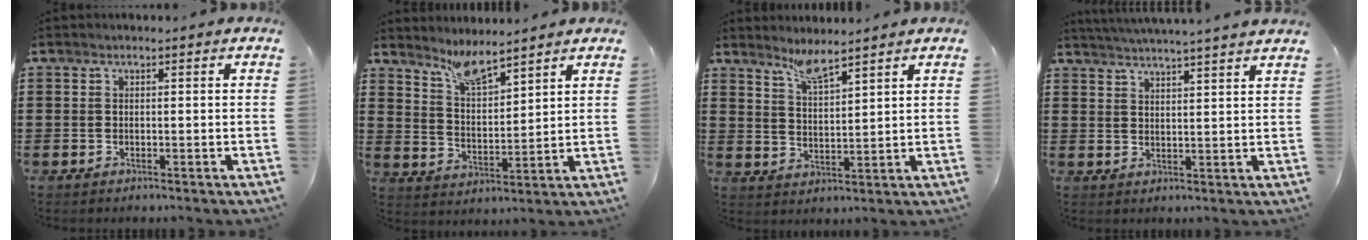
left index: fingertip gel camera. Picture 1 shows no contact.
{"total": 5.7, "force": [5.2, 0.7, 2.4], "torque": [-0.065, -0.016, 0.093]}
{"total": 4.6, "force": [4.1, 0.1, 2.2], "torque": [-0.056, -0.011, 0.072]}
{"total": 3.3, "force": [3.1, -0.9, 0.5], "torque": [-0.020, -0.016, 0.054]}